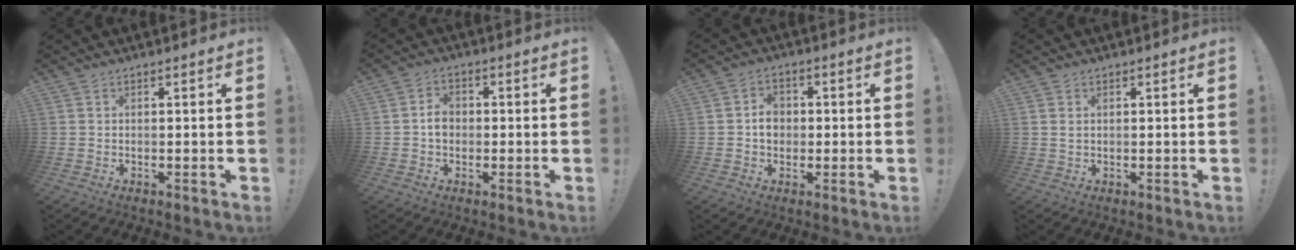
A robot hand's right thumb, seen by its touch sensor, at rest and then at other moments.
{"total": 4.7, "force": [-0.5, 3.7, 2.7], "torque": [-0.034, 0.008, -0.010]}
{"total": 5.4, "force": [-0.2, 4.6, 2.8], "torque": [-0.031, 0.007, -0.005]}
{"total": 1.1, "force": [0.5, 0.6, 0.8], "torque": [-0.011, 0.000, 0.007]}